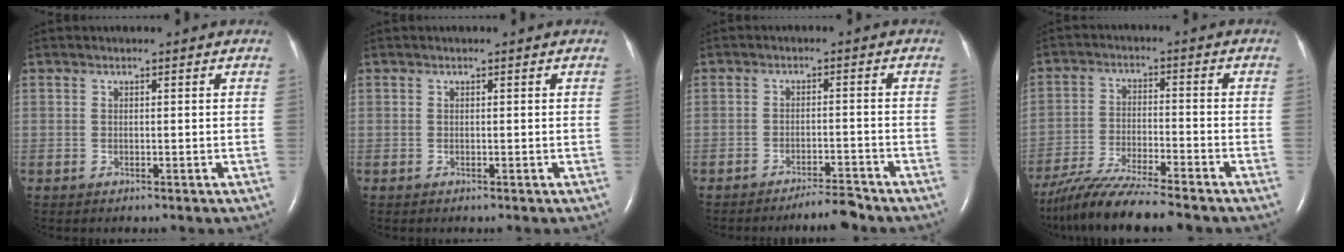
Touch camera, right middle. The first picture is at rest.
{"total": 0.0}
{"total": 3.8, "force": [-3.5, -0.2, 1.3], "torque": [-0.020, -0.012, -0.059]}
{"total": 11.2, "force": [-9.7, 0.1, 5.6], "torque": [-0.101, -0.027, -0.166]}